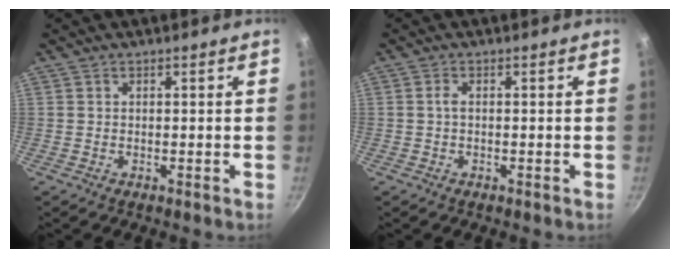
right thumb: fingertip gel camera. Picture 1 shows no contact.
{"total": 1.1, "force": [0.0, 0.6, 1.0], "torque": [-0.023, 0.004, -0.002]}